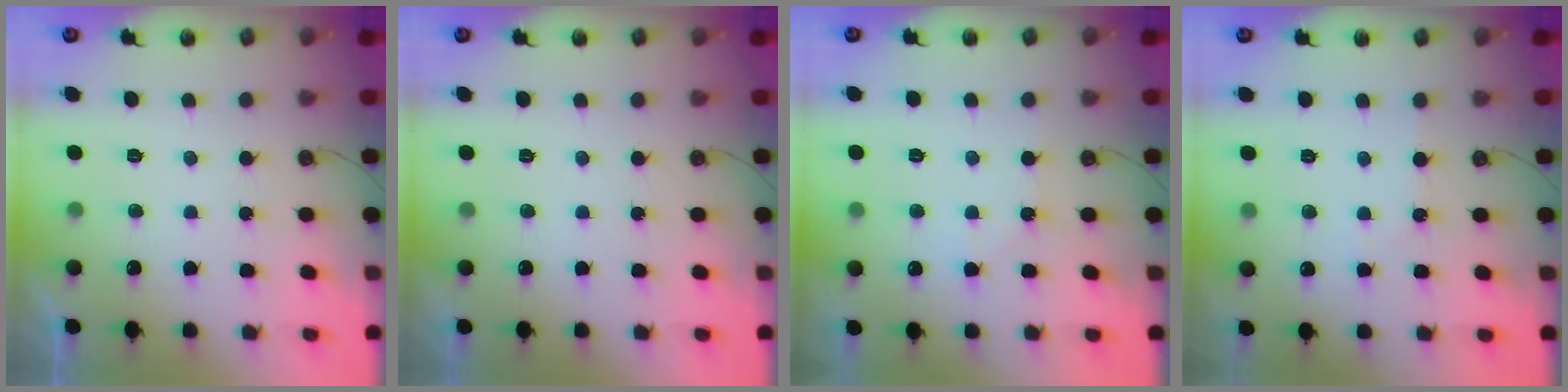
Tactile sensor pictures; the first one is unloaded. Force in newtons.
{"total": 0.0}
{"total": 3.3, "press": 3.2, "slide": 0.5}
{"total": 2.5, "press": 2.5, "slide": 0.4}